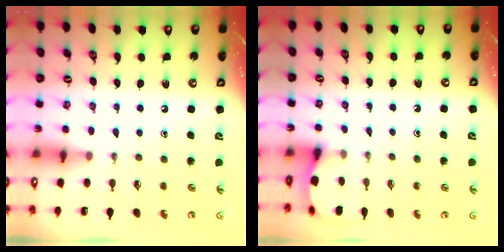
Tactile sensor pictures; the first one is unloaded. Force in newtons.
{"total": 2.2, "press": 2.2, "slide": 0.2}